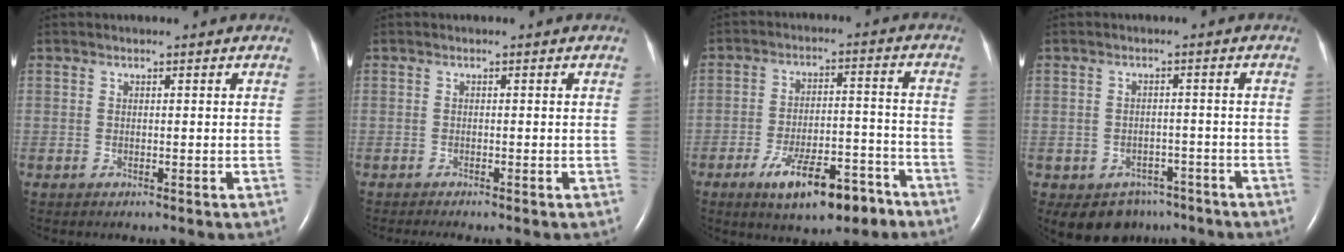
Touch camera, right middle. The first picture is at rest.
{"total": 1.8, "force": [-1.5, -0.3, 0.9], "torque": [-0.013, -0.002, -0.024]}
{"total": 11.4, "force": [-7.3, 3.6, 8.0], "torque": [-0.131, 0.006, -0.112]}
{"total": 6.3, "force": [-4.5, 4.3, 1.1], "torque": [-0.008, 0.015, -0.057]}